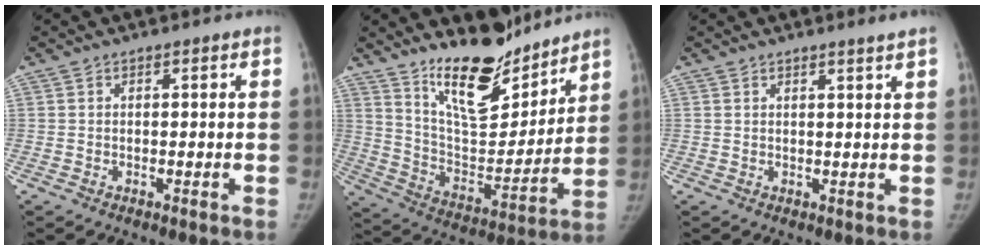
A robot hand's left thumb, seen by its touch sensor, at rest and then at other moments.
{"total": 16.7, "force": [13.5, 5.8, 7.9], "torque": [-0.081, -0.107, 0.236]}
{"total": 1.6, "force": [1.3, -0.6, 0.8], "torque": [-0.008, -0.012, 0.019]}